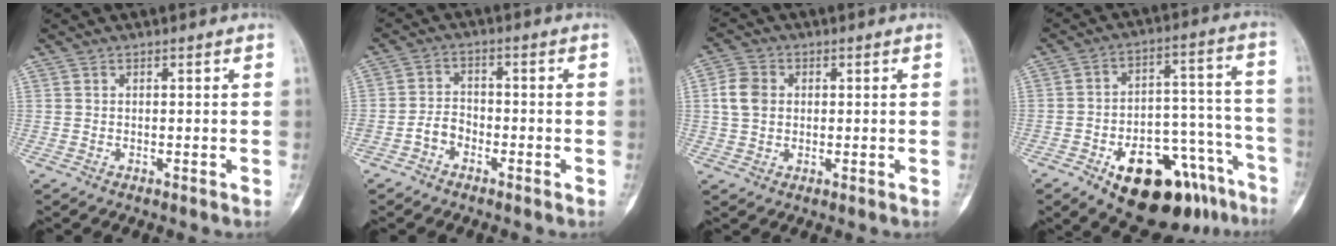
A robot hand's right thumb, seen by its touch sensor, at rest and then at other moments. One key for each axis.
{"total": 4.1, "fx": -2.2, "fy": 3.1, "fz": 1.6, "tx": -0.012, "ty": 0.021, "tz": -0.046}
{"total": 6.2, "fx": 0.7, "fy": 5.0, "fz": 3.6, "tx": -0.056, "ty": 0.006, "tz": 0.010}
{"total": 22.0, "fx": -12.6, "fy": 10.7, "fz": 14.5, "tx": -0.128, "ty": 0.101, "tz": -0.177}